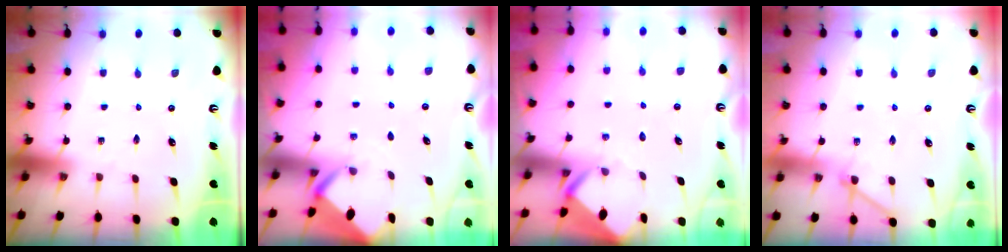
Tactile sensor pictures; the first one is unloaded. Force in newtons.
{"total": 2.1, "press": 2.1, "slide": 0.0}
{"total": 3.4, "press": 3.4, "slide": 0.2}
{"total": 4.0, "press": 4.0, "slide": 0.5}